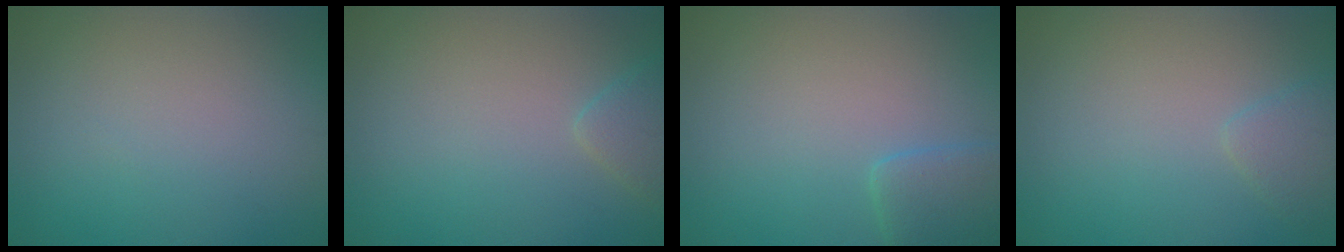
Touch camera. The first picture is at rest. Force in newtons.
{"total": 1.7, "press": 1.7, "slide": 0.1}
{"total": 2.6, "press": 2.6, "slide": 0.2}
{"total": 1.5, "press": 1.5, "slide": 0.2}